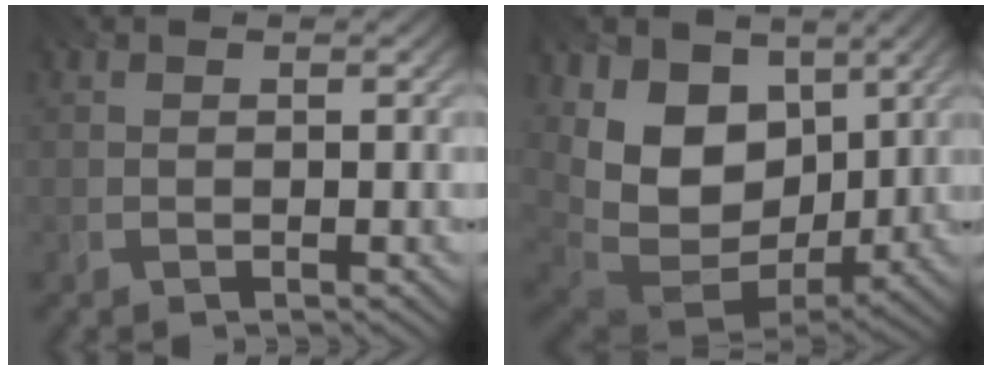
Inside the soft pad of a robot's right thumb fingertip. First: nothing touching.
{"total": 15.0, "force": [2.5, 10.8, 10.1], "torque": [-0.222, -0.007, 0.062]}